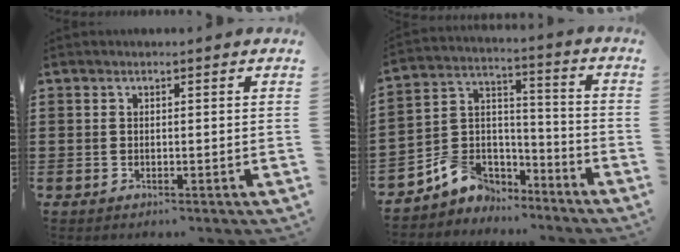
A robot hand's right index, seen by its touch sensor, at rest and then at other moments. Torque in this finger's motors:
{"motor_torque": [2.14, 0.00, 0.25, 0.03]}